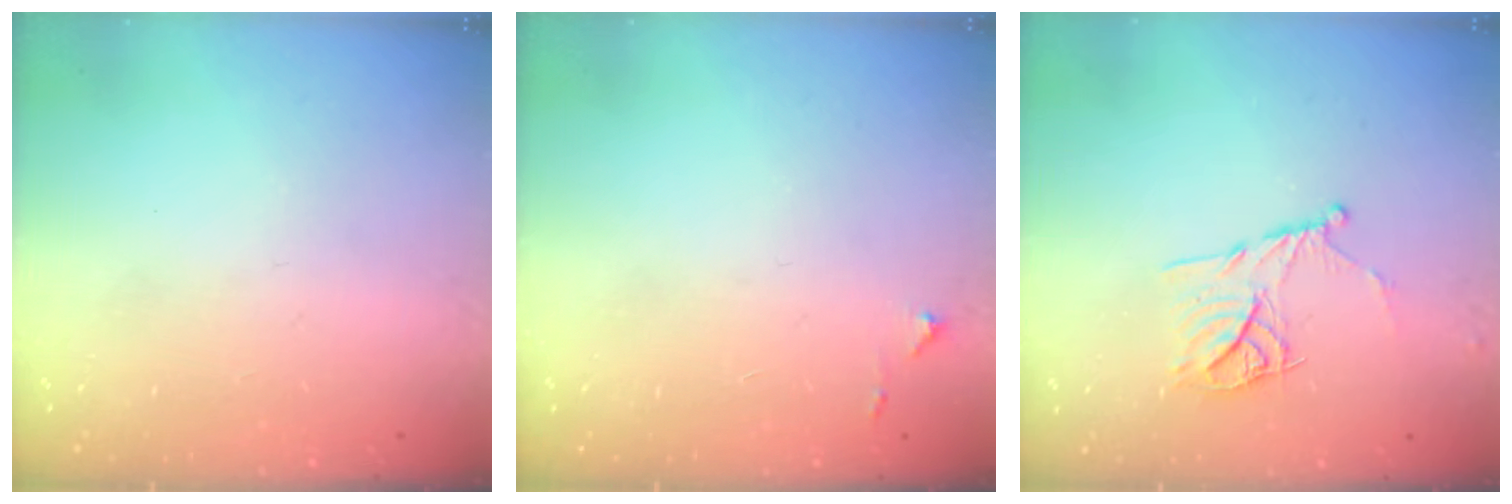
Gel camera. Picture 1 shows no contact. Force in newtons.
{"total": 4.3, "press": 4.2, "slide": 0.7}
{"total": 11.8, "press": 11.8, "slide": 0.9}